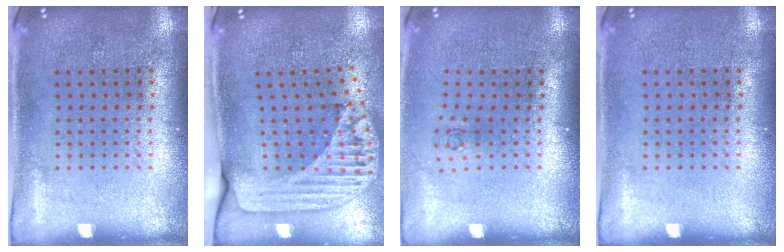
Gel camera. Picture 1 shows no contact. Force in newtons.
{"total": 2.4, "press": 1.7, "slide": 1.6}
{"total": 0.6, "press": 0.3, "slide": 0.5}
{"total": 0.0}